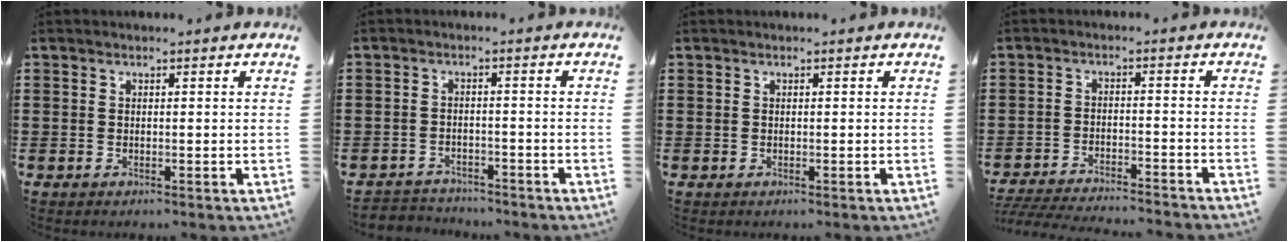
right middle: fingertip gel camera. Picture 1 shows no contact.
{"total": 2.8, "force": [-2.7, 0.7, -0.3], "torque": [-0.003, -0.002, -0.062]}
{"total": 0.0}
{"total": 4.5, "force": [-4.4, -0.1, 0.8], "torque": [-0.029, -0.008, -0.095]}